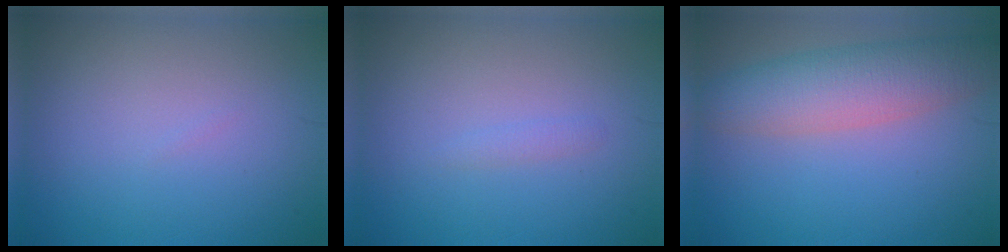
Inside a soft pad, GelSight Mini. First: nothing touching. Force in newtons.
{"total": 0.6, "press": 0.6, "slide": 0.1}
{"total": 6.0, "press": 6.0, "slide": 0.2}